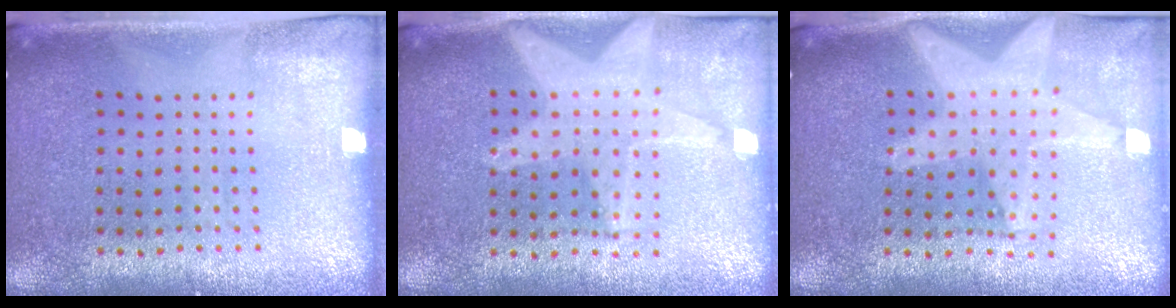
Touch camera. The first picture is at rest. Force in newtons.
{"total": 1.9, "press": 1.6, "slide": 1.0}
{"total": 1.9, "press": 1.6, "slide": 1.0}